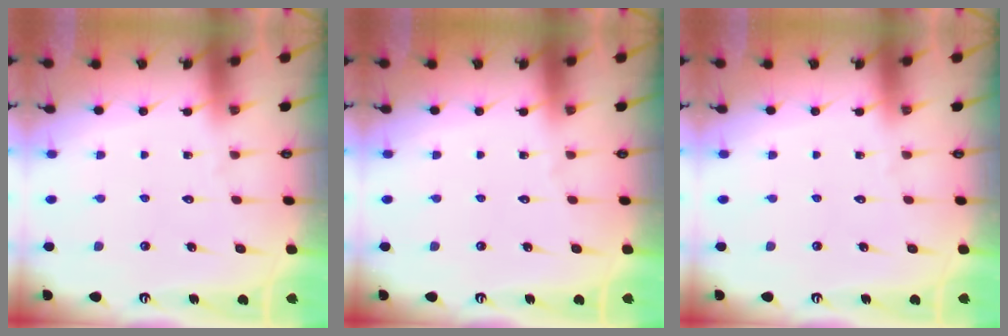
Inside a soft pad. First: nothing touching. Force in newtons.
{"total": 0.0}
{"total": 0.0}